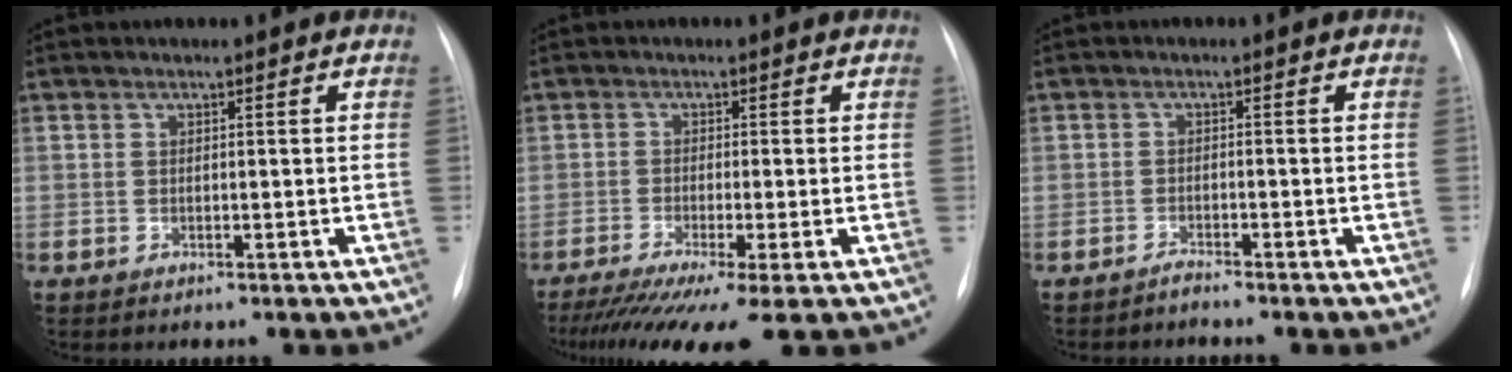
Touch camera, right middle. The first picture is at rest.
{"total": 11.4, "force": [-8.1, 0.3, 7.9], "torque": [-0.130, -0.030, -0.134]}
{"total": 1.1, "force": [-1.1, -0.3, 0.0], "torque": [0.001, -0.005, -0.017]}